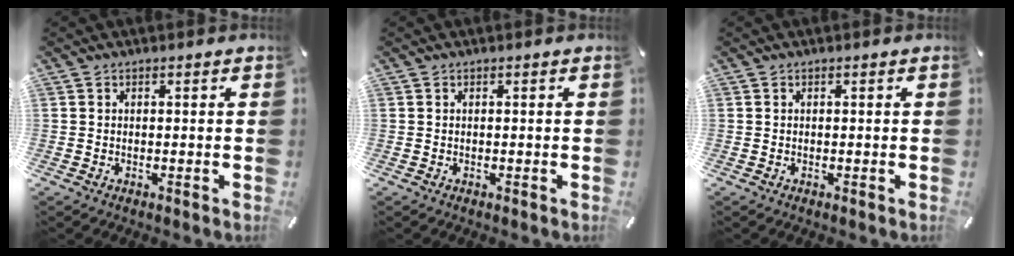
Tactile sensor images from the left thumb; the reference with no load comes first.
{"total": 0.0}
{"total": 0.0}